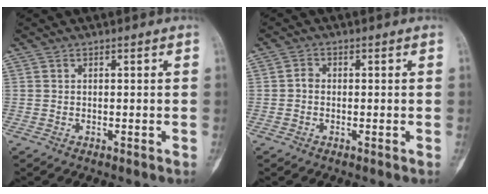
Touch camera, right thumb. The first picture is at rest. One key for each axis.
{"total": 1.7, "fx": -0.2, "fy": 1.4, "fz": 0.8, "tx": -0.003, "ty": 0.005, "tz": -0.010}